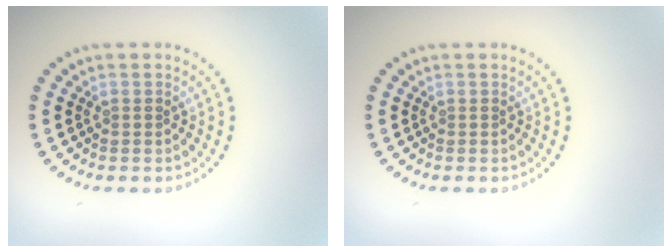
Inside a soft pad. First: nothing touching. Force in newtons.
{"total": 0.0}